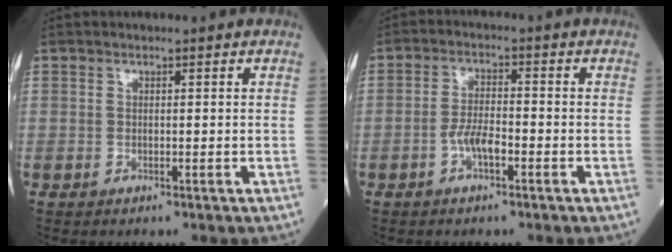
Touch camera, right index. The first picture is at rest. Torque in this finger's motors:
{"motor_torque": [0.71, -0.45, 0.40, 0.09]}